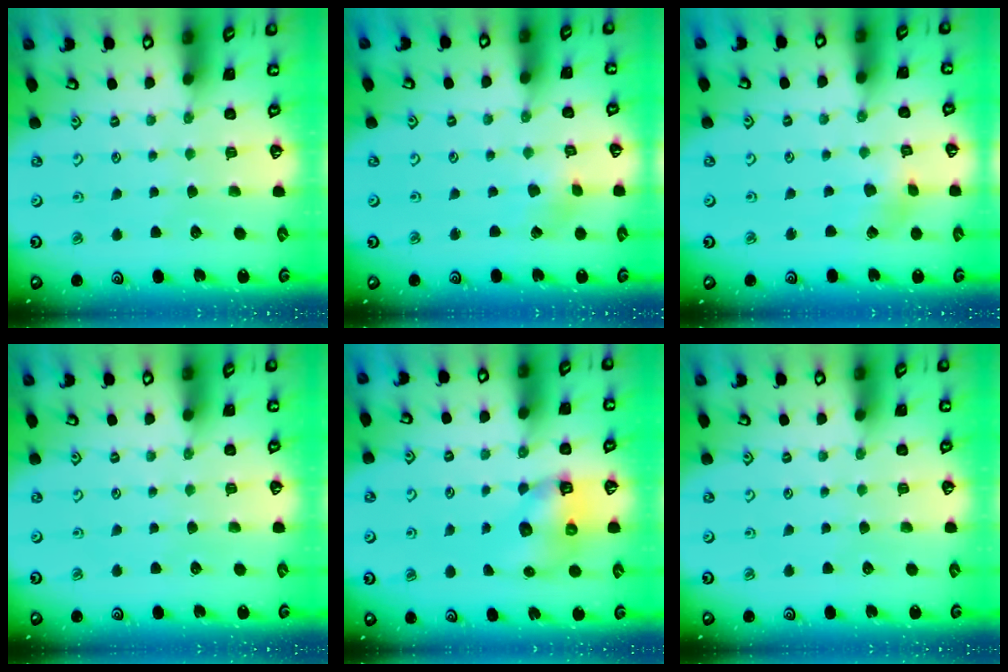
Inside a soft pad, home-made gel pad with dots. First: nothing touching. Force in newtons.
{"total": 2.0, "press": 2.0, "slide": 0.3}
{"total": 2.7, "press": 2.7, "slide": 0.5}
{"total": 0.0}
{"total": 7.3, "press": 7.2, "slide": 1.0}
{"total": 0.0}